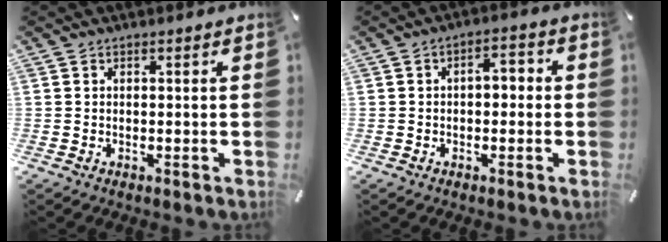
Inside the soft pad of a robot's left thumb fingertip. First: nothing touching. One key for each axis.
{"total": 3.9, "fx": -1.3, "fy": 2.4, "fz": 2.8, "tx": -0.043, "ty": 0.017, "tz": -0.030}